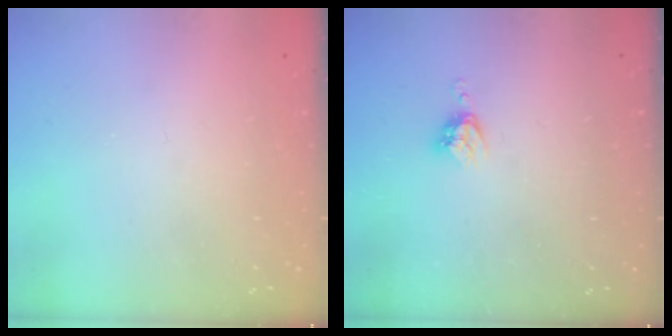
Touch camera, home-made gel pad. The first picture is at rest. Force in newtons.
{"total": 4.0, "press": 4.0, "slide": 0.5}